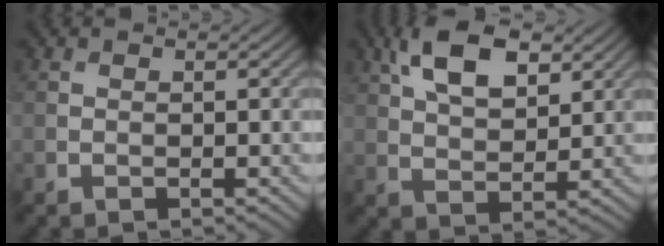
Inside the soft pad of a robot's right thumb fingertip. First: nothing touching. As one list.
[{"total": 9.0, "force": [4.5, 4.4, 6.4], "torque": [-0.132, 0.012, 0.084]}]